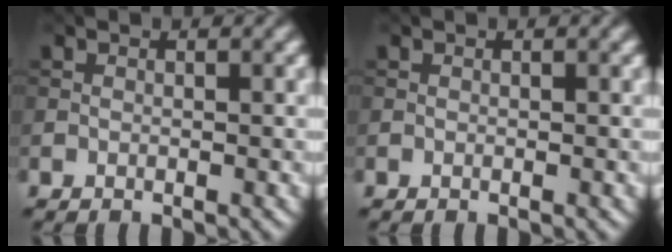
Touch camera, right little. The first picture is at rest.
{"total": 0.0}